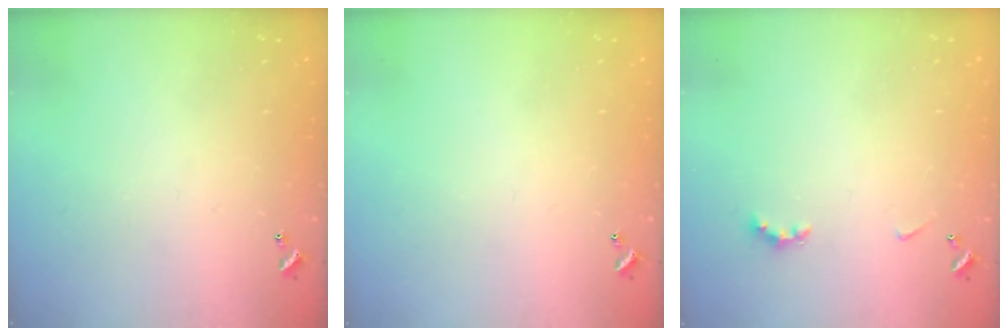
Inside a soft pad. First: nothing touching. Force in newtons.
{"total": 0.0}
{"total": 2.9, "press": 2.8, "slide": 0.6}